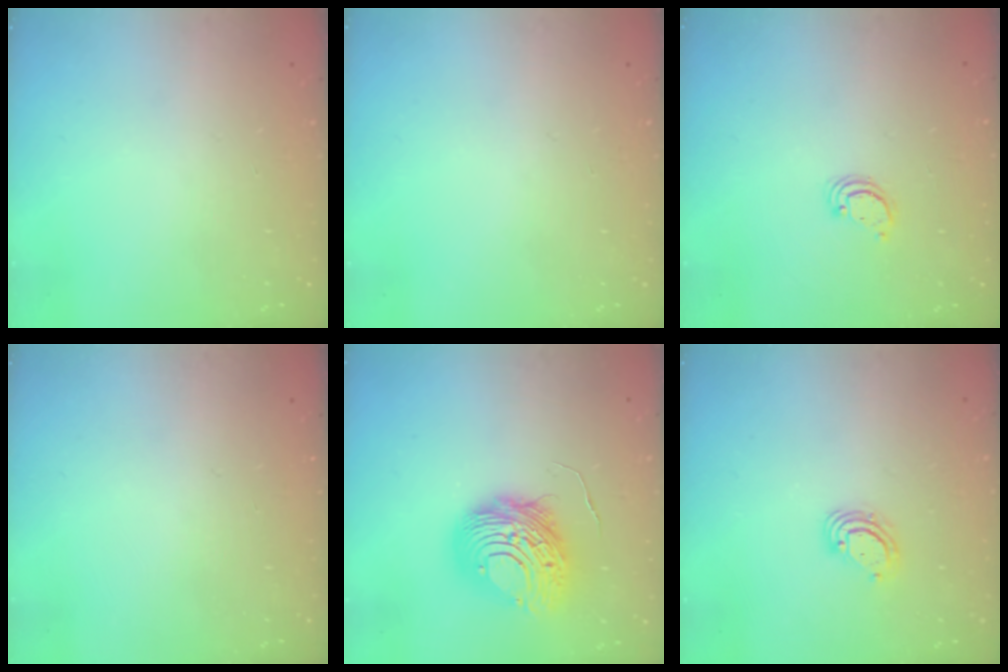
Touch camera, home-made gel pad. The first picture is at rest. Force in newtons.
{"total": 0.0}
{"total": 2.6, "press": 2.6, "slide": 0.2}
{"total": 0.0}
{"total": 13.2, "press": 13.2, "slide": 1.3}
{"total": 4.1, "press": 4.1, "slide": 0.4}